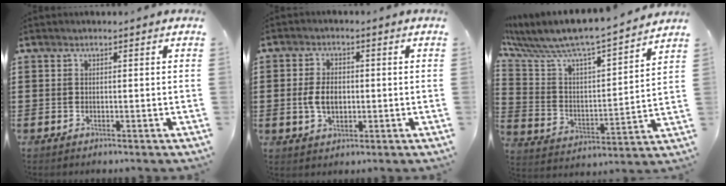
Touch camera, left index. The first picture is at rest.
{"total": 4.8, "force": [-0.3, 3.0, 3.8], "torque": [-0.082, 0.000, -0.013]}
{"total": 7.3, "force": [6.7, 0.8, 2.9], "torque": [-0.091, -0.060, 0.105]}